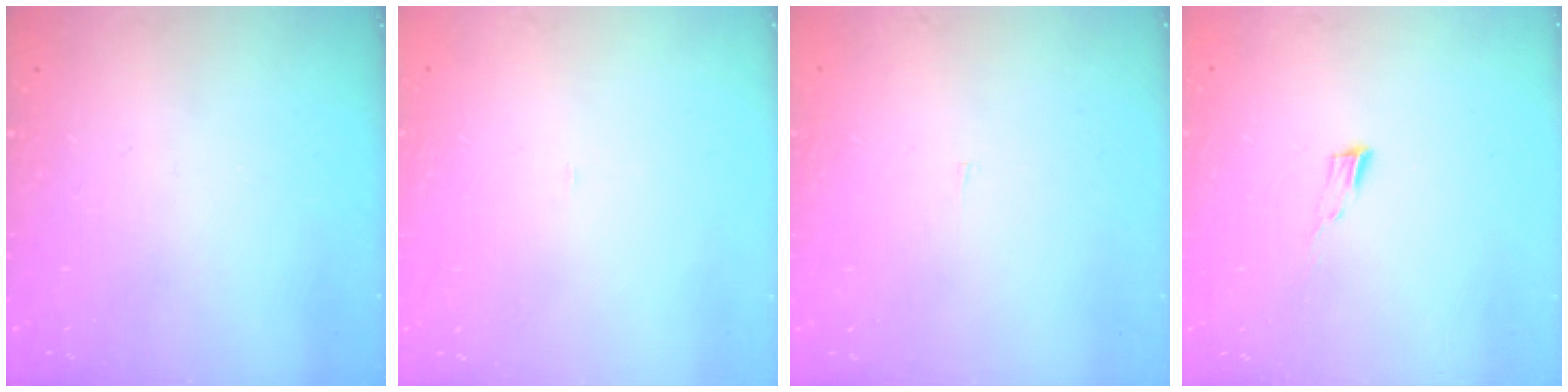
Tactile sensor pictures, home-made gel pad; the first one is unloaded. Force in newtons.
{"total": 2.1, "press": 2.1, "slide": 0.1}
{"total": 1.9, "press": 1.9, "slide": 0.1}
{"total": 4.4, "press": 4.3, "slide": 1.0}